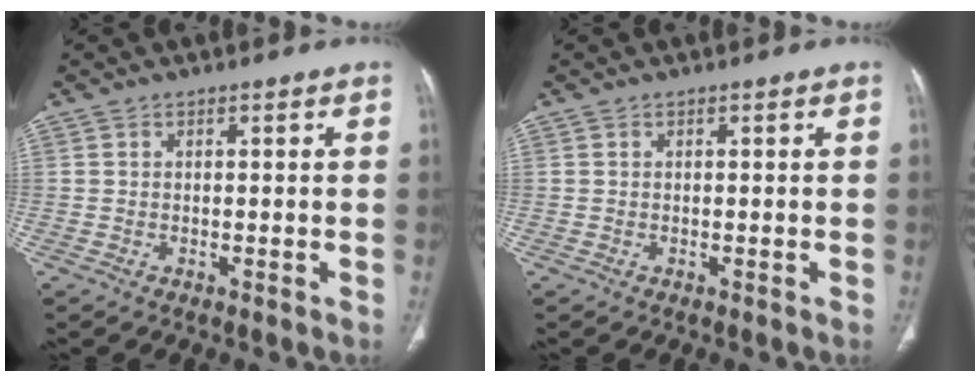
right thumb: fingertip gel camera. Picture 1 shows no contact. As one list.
[{"total": 0.0}]